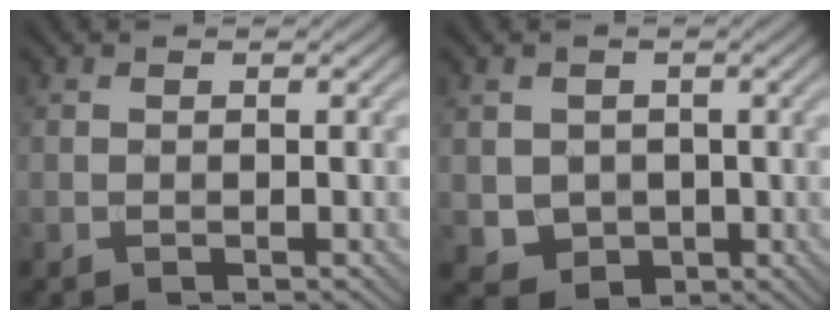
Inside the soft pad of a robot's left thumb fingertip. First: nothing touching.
{"total": 3.5, "force": [0.0, 3.3, 1.2], "torque": [-0.041, -0.012, -0.002]}